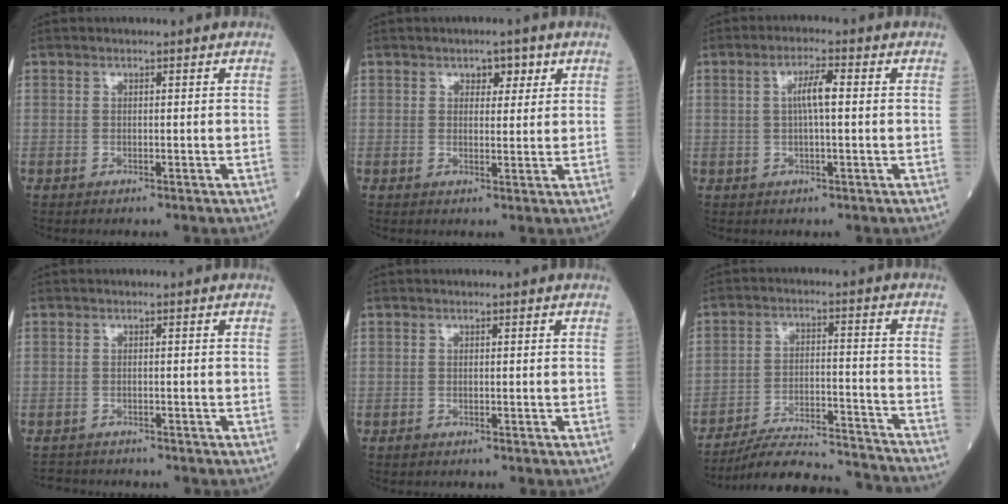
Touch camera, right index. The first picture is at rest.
{"total": 2.8, "force": [1.5, 1.6, 1.7], "torque": [-0.015, 0.005, 0.021]}
{"total": 3.8, "force": [0.4, 0.4, 3.8], "torque": [-0.071, 0.009, 0.007]}
{"total": 3.1, "force": [-3.1, 0.7, 0.2], "torque": [-0.001, -0.009, -0.047]}
{"total": 0.5, "force": [-0.5, 0.2, 0.1], "torque": [-0.003, 0.000, -0.009]}
{"total": 17.9, "force": [-17.2, 1.1, 4.7], "torque": [-0.080, 0.001, -0.250]}